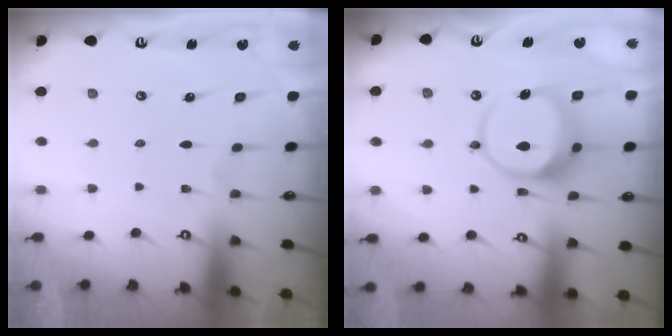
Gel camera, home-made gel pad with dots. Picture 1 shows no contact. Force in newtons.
{"total": 12.1, "press": 12.0, "slide": 1.6}